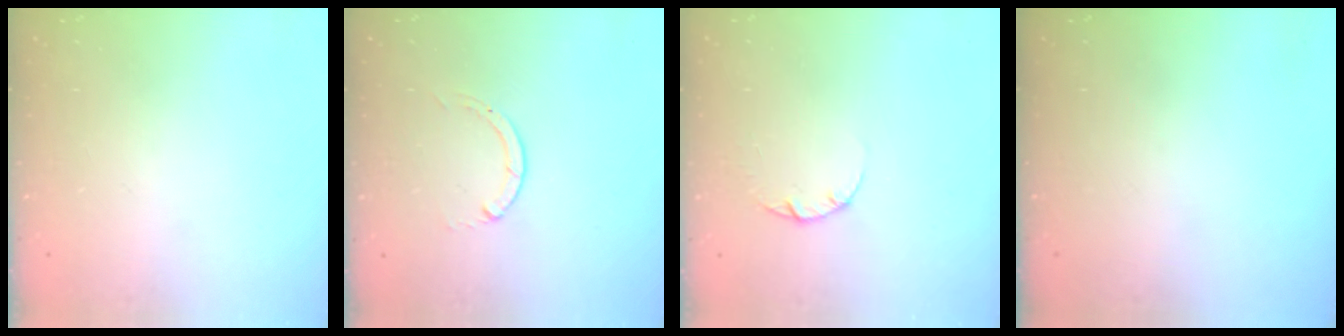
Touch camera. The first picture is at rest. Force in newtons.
{"total": 0.0}
{"total": 2.2, "press": 2.2, "slide": 0.3}
{"total": 0.0}